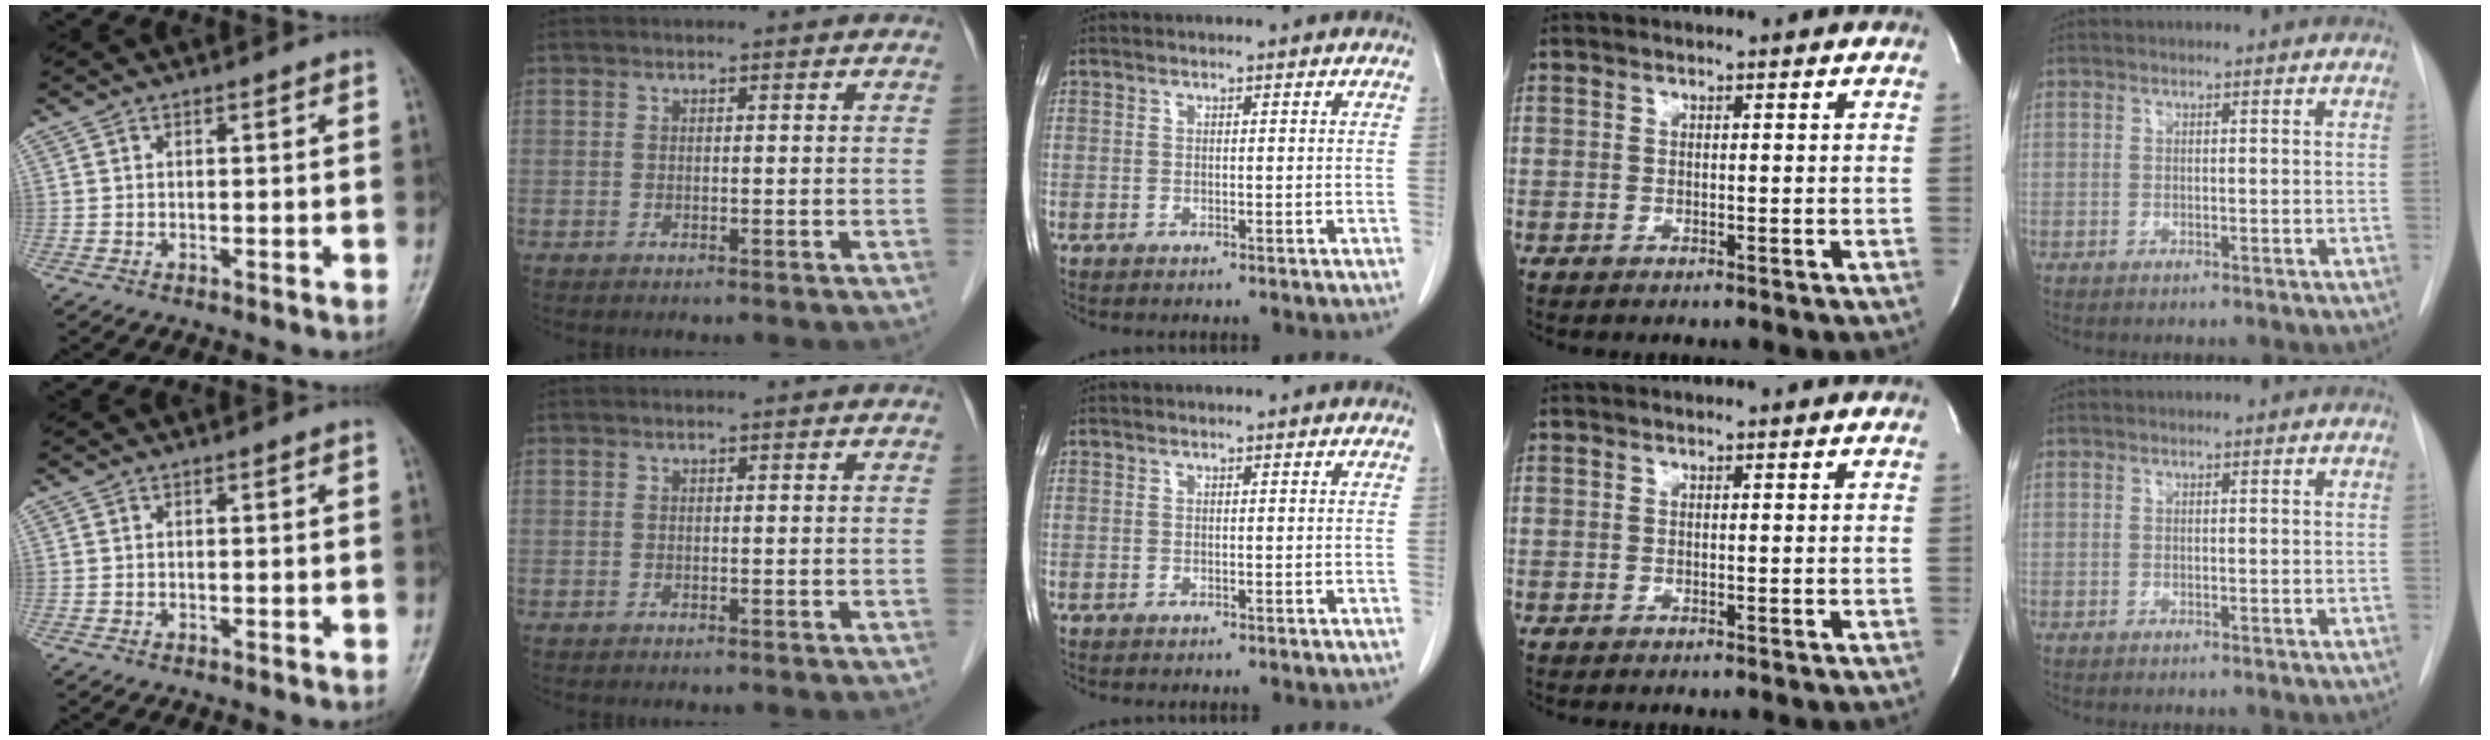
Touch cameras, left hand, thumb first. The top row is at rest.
{}